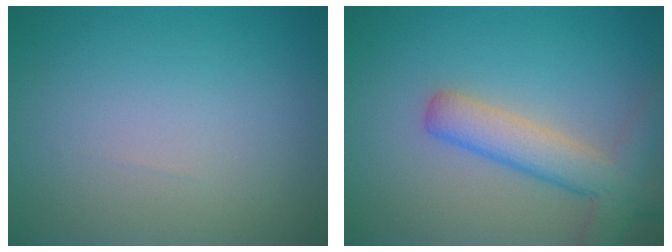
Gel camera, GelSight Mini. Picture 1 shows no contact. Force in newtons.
{"total": 4.8, "press": 4.8, "slide": 0.3}